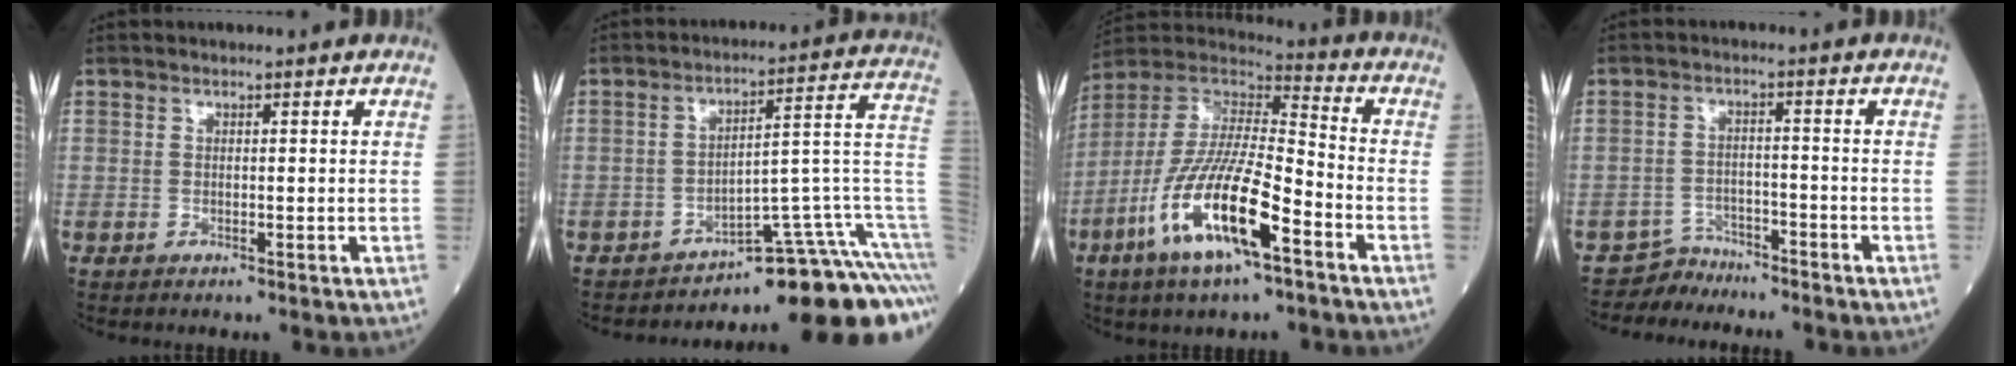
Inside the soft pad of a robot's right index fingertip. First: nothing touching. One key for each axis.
{"total": 16.2, "fx": -13.2, "fy": 0.2, "fz": 9.5, "tx": -0.051, "ty": 0.069, "tz": -0.181}
{"total": 18.8, "fx": -8.6, "fy": 4.1, "fz": 16.2, "tx": -0.353, "ty": -0.024, "tz": -0.161}
{"total": 4.8, "fx": -4.4, "fy": 1.6, "fz": -0.8, "tx": 0.009, "ty": 0.003, "tz": -0.078}